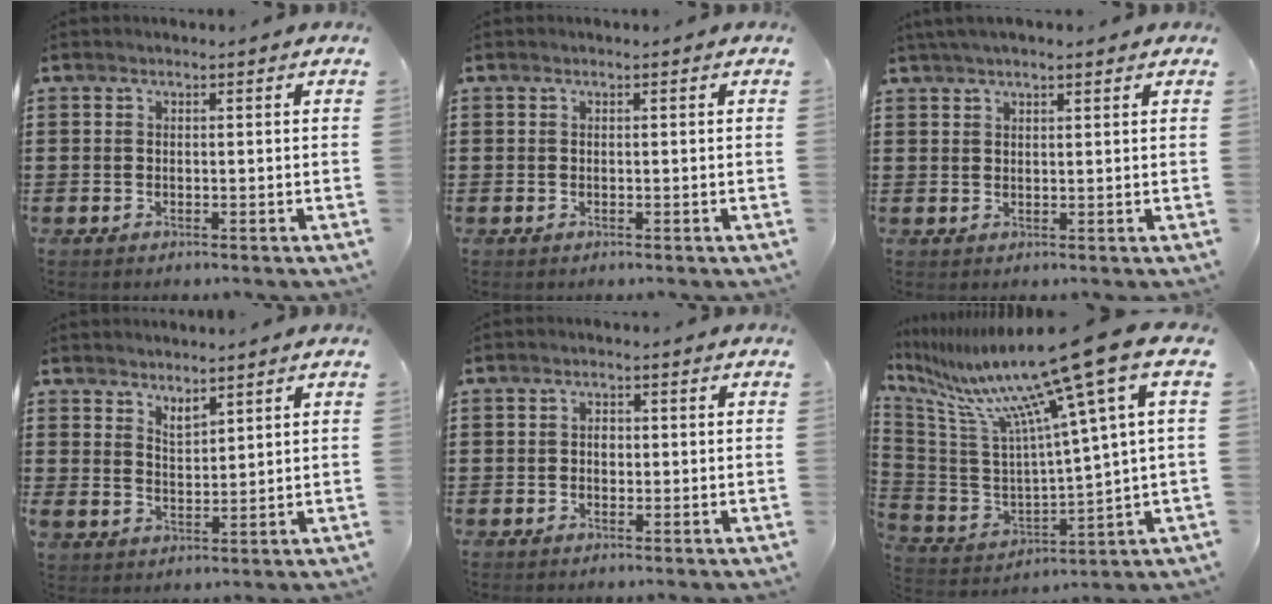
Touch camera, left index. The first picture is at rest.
{"total": 0.0}
{"total": 2.2, "force": [1.7, 0.4, 1.4], "torque": [-0.029, 0.004, 0.032]}
{"total": 2.8, "force": [2.6, 1.0, 0.3], "torque": [-0.013, -0.002, 0.049]}
{"total": 1.2, "force": [-0.1, 0.9, 0.8], "torque": [-0.017, 0.004, -0.003]}
{"total": 16.0, "force": [10.7, 0.3, 11.8], "torque": [-0.259, -0.073, 0.163]}